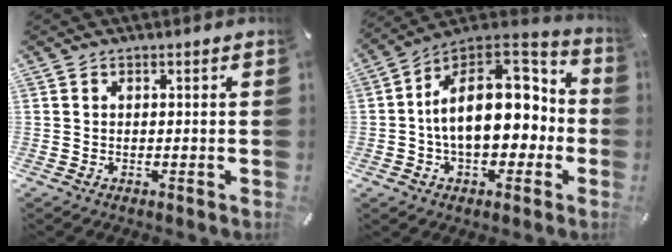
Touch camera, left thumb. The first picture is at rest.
{"total": 21.0, "force": [0.6, 14.1, 15.6], "torque": [-0.237, -0.003, 0.018]}